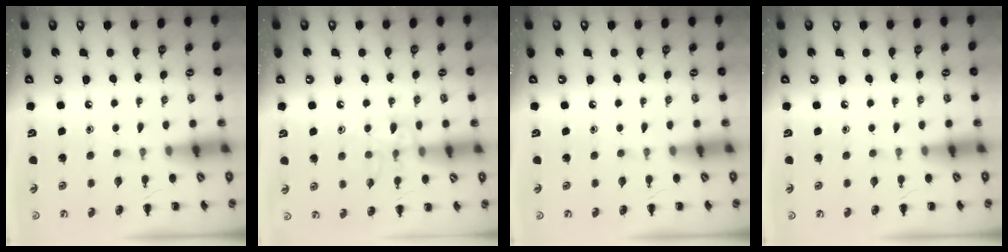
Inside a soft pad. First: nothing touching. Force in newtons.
{"total": 9.9, "press": 9.8, "slide": 1.1}
{"total": 0.0}
{"total": 0.0}